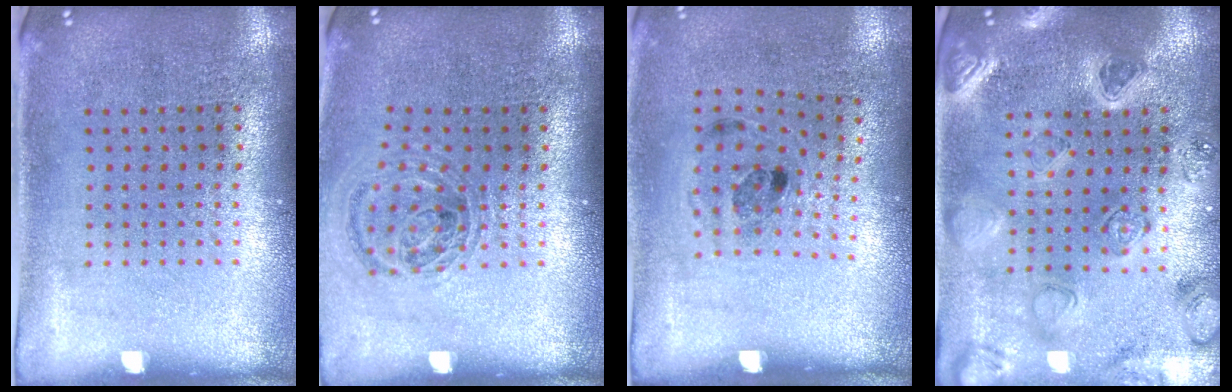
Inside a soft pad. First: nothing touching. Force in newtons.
{"total": 1.0, "press": 1.0, "slide": 0.2}
{"total": 1.2, "press": 0.8, "slide": 0.9}
{"total": 2.2, "press": 2.2, "slide": 0.4}